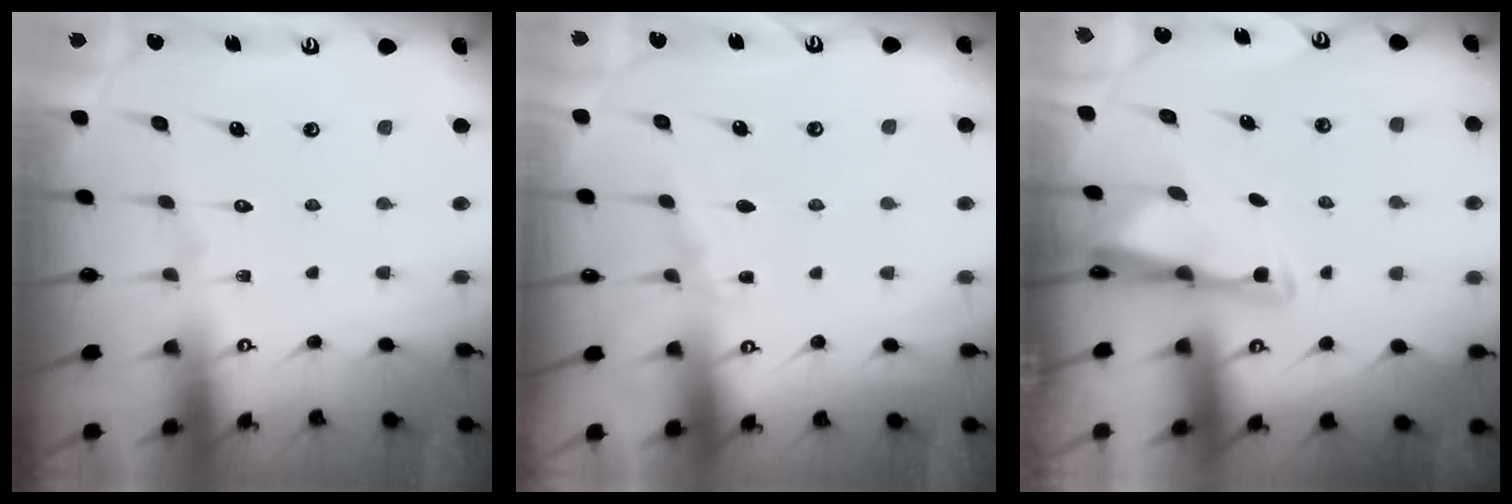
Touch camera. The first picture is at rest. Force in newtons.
{"total": 3.4, "press": 3.4, "slide": 0.6}
{"total": 2.7, "press": 2.7, "slide": 0.4}